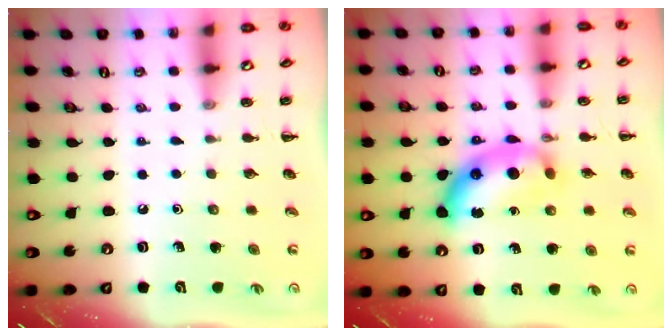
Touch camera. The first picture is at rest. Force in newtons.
{"total": 13.4, "press": 13.4, "slide": 0.3}